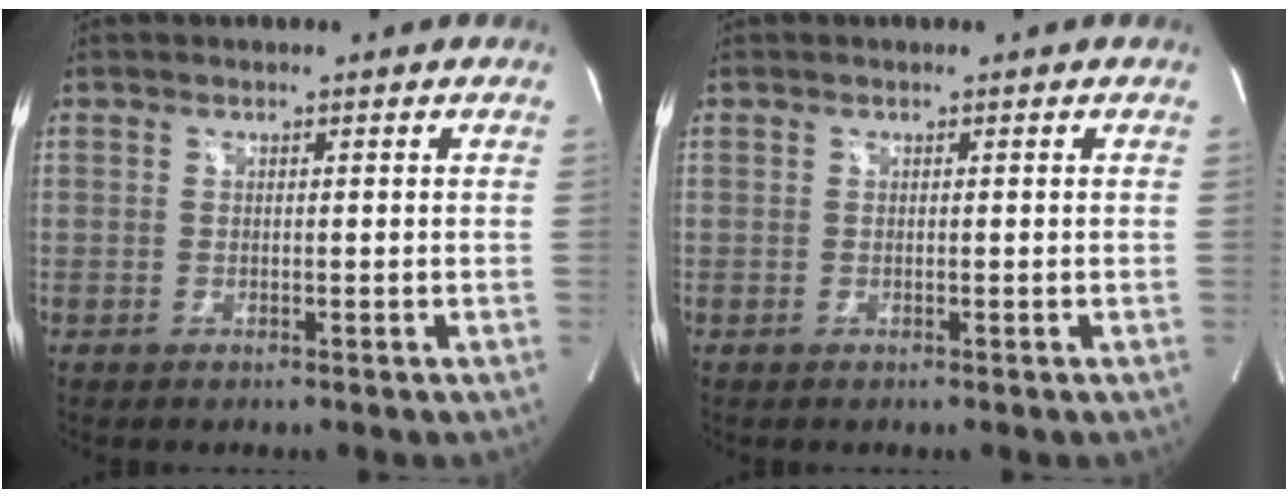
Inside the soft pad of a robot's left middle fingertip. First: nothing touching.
{"total": 0.0}